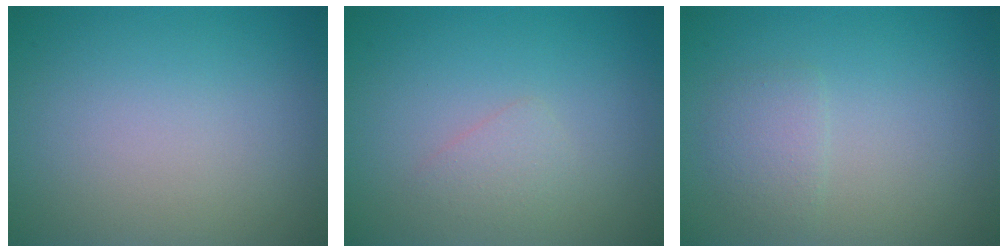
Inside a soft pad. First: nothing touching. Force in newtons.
{"total": 1.3, "press": 1.3, "slide": 0.0}
{"total": 1.6, "press": 1.6, "slide": 0.0}